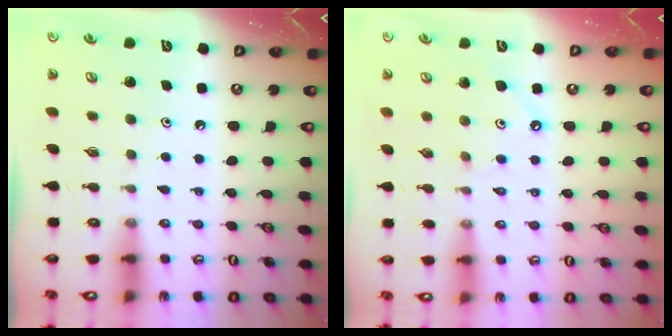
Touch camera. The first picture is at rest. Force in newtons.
{"total": 2.0, "press": 2.0, "slide": 0.2}